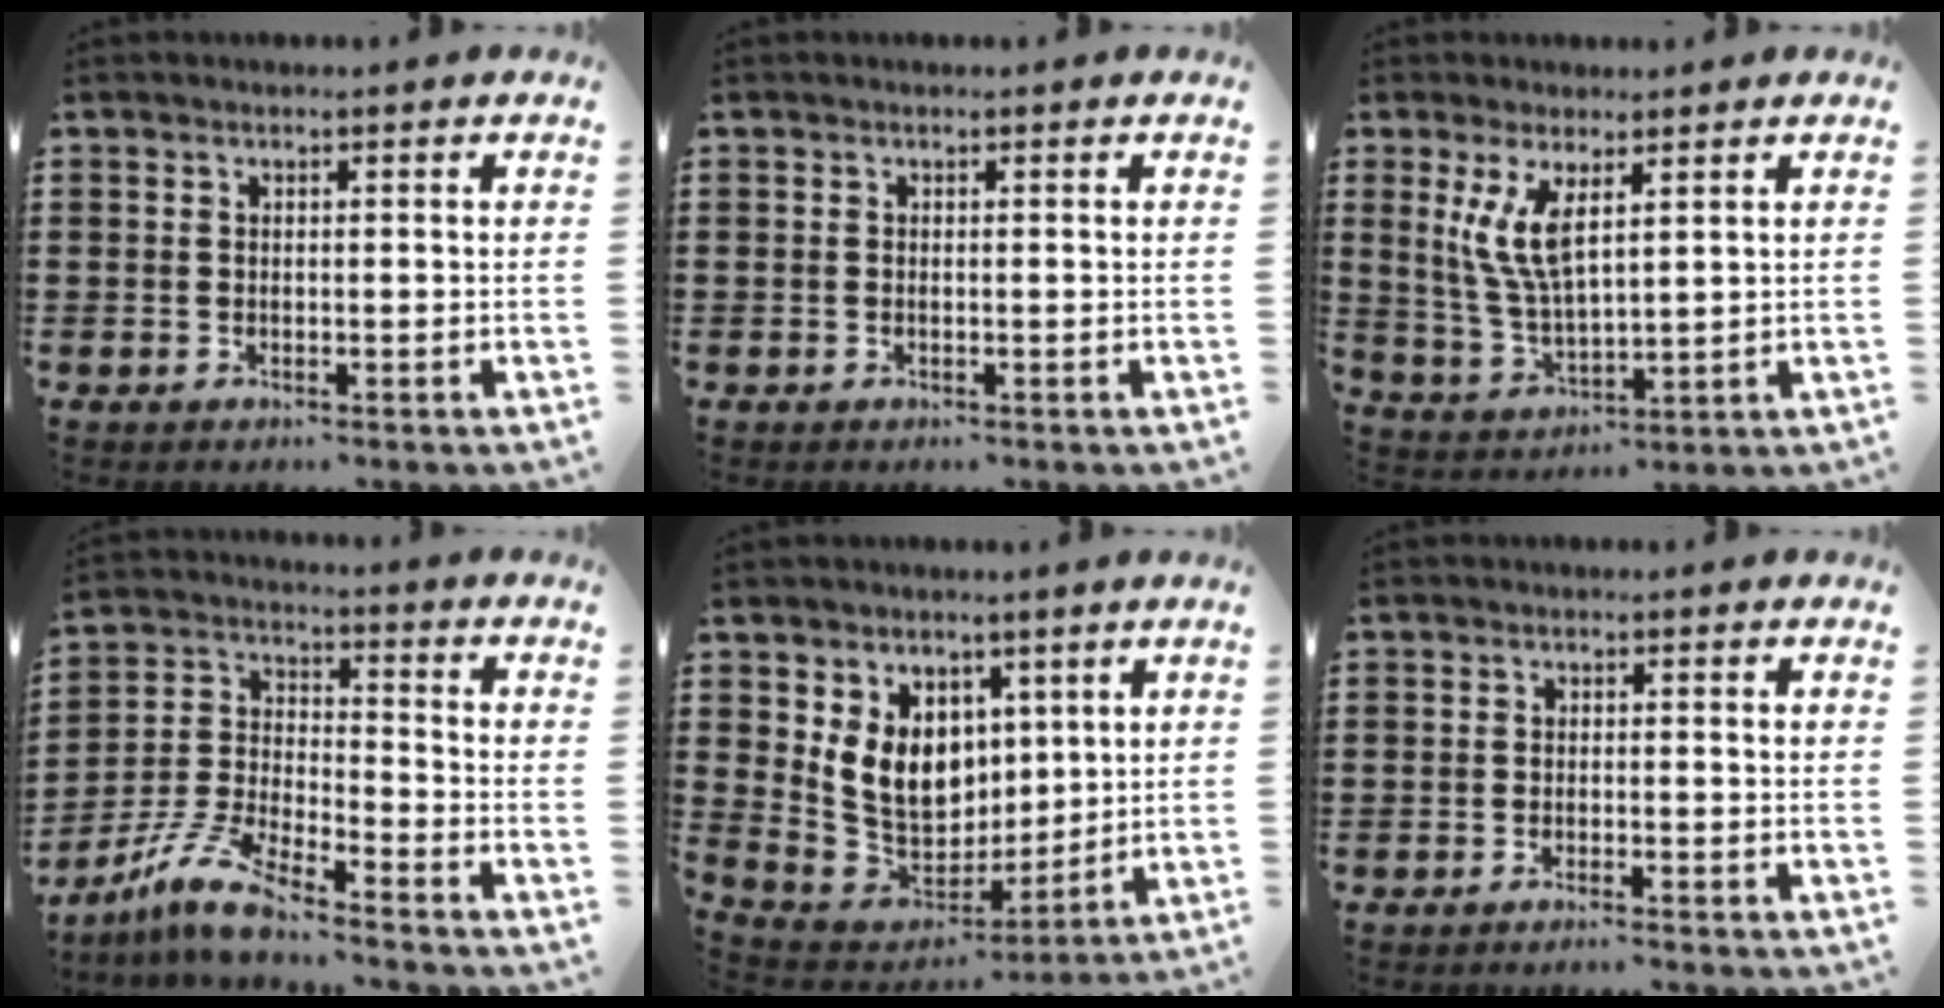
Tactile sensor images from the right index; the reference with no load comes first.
{"total": 0.0}
{"total": 7.5, "force": [2.9, 2.8, 6.4], "torque": [-0.144, -0.004, 0.049]}
{"total": 8.8, "force": [-7.6, 0.9, 4.4], "torque": [-0.115, -0.003, -0.155]}
{"total": 10.0, "force": [3.1, 8.3, 4.6], "torque": [-0.117, -0.007, 0.065]}
{"total": 1.1, "force": [-1.1, -0.1, 0.3], "torque": [-0.007, 0.001, -0.021]}